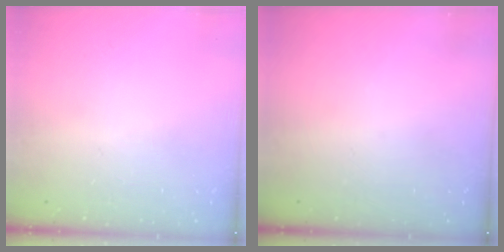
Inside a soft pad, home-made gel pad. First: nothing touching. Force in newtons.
{"total": 0.0}